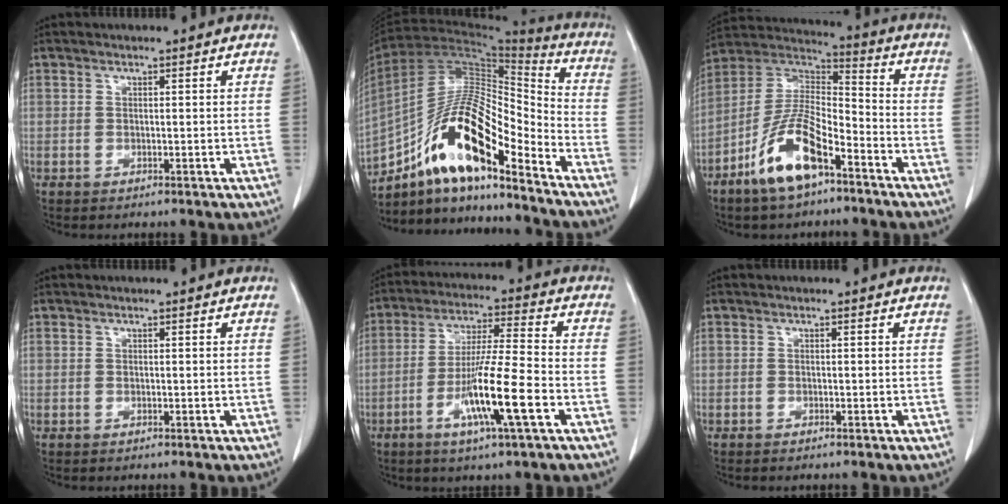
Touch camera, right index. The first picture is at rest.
{"total": 17.4, "force": [-11.2, 3.6, 12.8], "torque": [-0.234, 0.018, -0.197]}
{"total": 13.1, "force": [-7.4, 4.1, 9.9], "torque": [-0.204, 0.003, -0.140]}
{"total": 0.0}
{"total": 12.0, "force": [-4.5, -0.1, 11.1], "torque": [-0.210, -0.013, -0.084]}
{"total": 0.8, "force": [-0.6, 0.1, 0.4], "torque": [-0.011, -0.002, -0.009]}